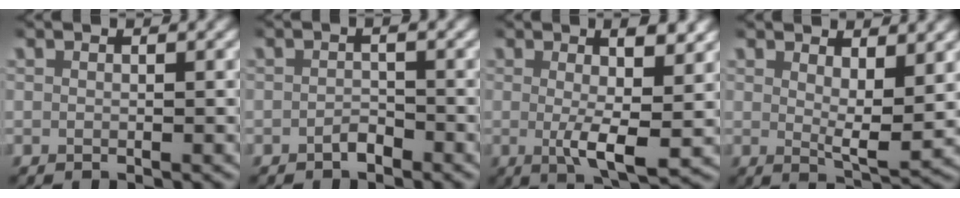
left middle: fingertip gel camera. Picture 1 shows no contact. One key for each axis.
{"total": 1.3, "fx": -1.0, "fy": 0.6, "fz": 0.5, "tx": -0.006, "ty": 0.002, "tz": -0.020}
{"total": 5.5, "fx": 0.5, "fy": 1.5, "fz": 5.3, "tx": -0.084, "ty": -0.012, "tz": 0.015}
{"total": 3.5, "fx": 2.2, "fy": 0.7, "fz": 2.6, "tx": -0.046, "ty": -0.020, "tz": 0.040}